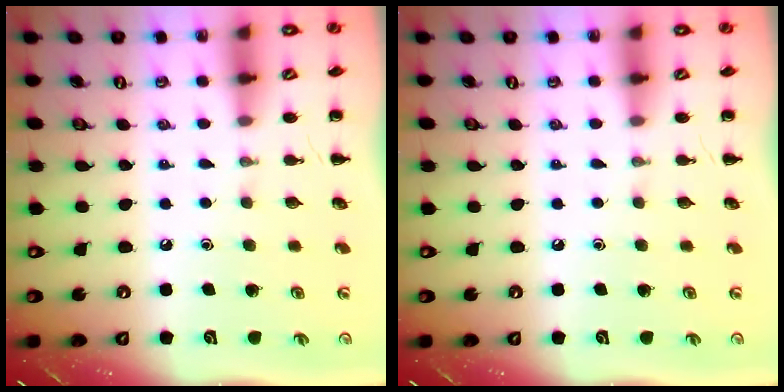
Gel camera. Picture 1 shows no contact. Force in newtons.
{"total": 0.0}